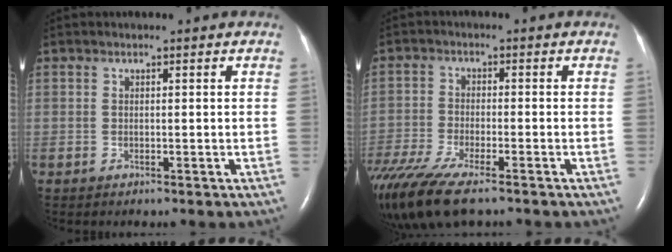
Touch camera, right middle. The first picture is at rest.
{"total": 13.2, "force": [-9.9, 2.8, 8.3], "torque": [-0.175, -0.031, -0.172]}